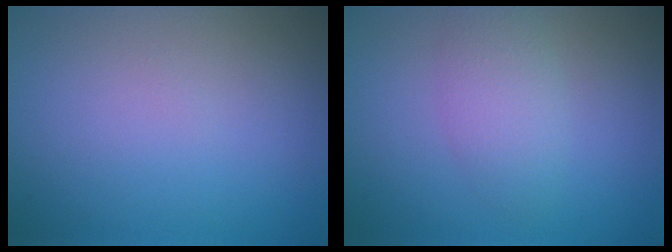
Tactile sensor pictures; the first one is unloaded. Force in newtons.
{"total": 2.8, "press": 2.8, "slide": 0.2}